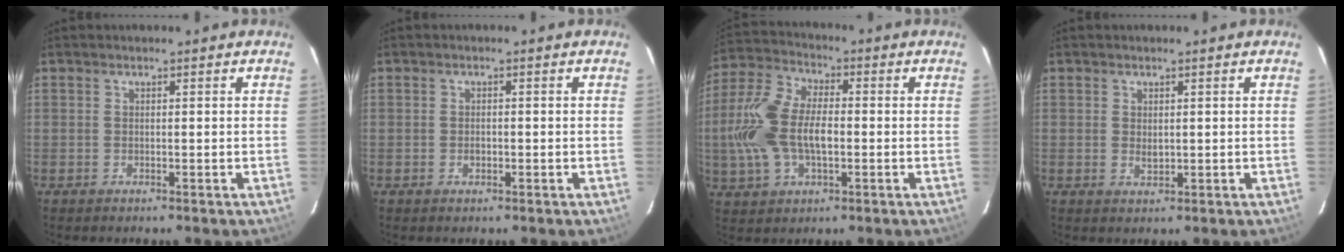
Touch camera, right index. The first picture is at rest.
{"total": 1.3, "force": [-0.4, 1.0, 0.7], "torque": [-0.012, 0.001, -0.007]}
{"total": 14.5, "force": [-1.6, 7.9, 12.0], "torque": [-0.266, 0.012, -0.031]}
{"total": 1.8, "force": [0.1, 1.2, 1.3], "torque": [-0.020, -0.002, 0.005]}